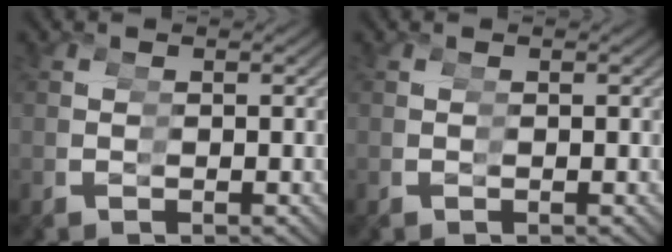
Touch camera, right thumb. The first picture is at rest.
{"total": 0.0}